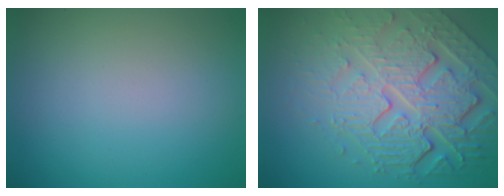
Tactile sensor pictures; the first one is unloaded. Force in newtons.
{"total": 8.5, "press": 5.9, "slide": 6.2}